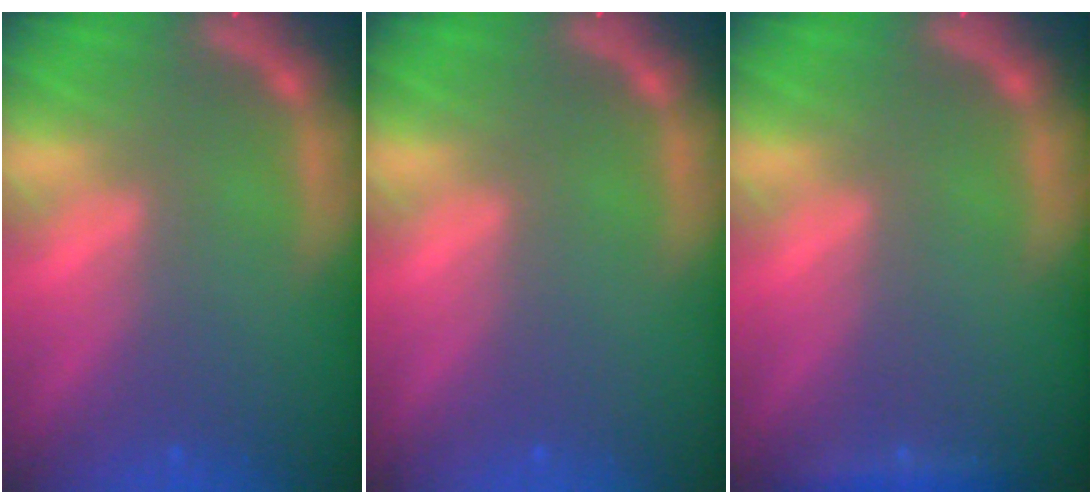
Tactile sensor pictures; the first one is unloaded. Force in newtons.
{"total": 0.0}
{"total": 1.4}